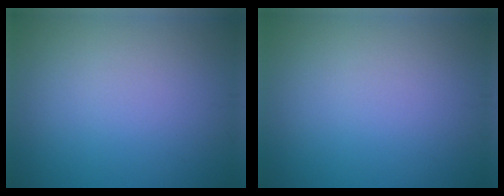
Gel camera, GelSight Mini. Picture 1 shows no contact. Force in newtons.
{"total": 0.0}